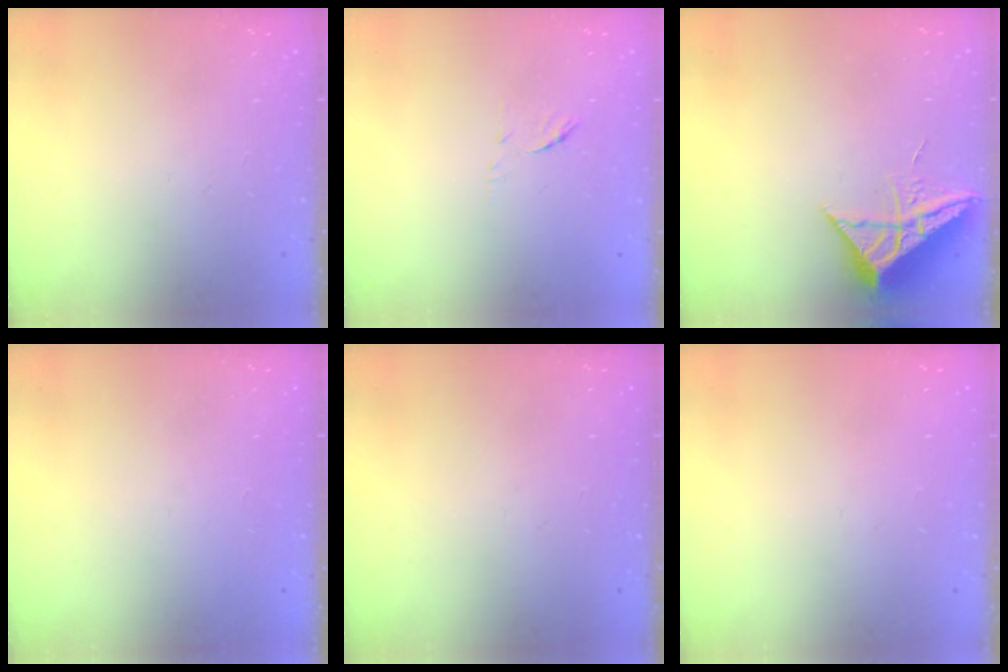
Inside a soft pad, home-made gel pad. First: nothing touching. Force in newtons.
{"total": 6.1, "press": 6.1, "slide": 0.3}
{"total": 10.0, "press": 9.9, "slide": 0.8}
{"total": 1.5, "press": 1.5, "slide": 0.1}
{"total": 0.0}
{"total": 0.0}